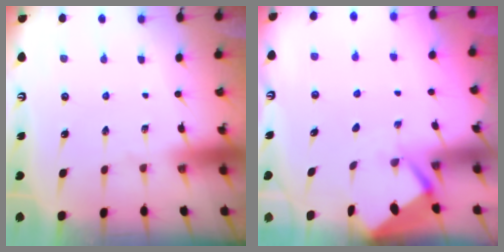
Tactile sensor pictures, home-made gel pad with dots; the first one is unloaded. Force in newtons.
{"total": 2.8, "press": 2.8, "slide": 0.3}